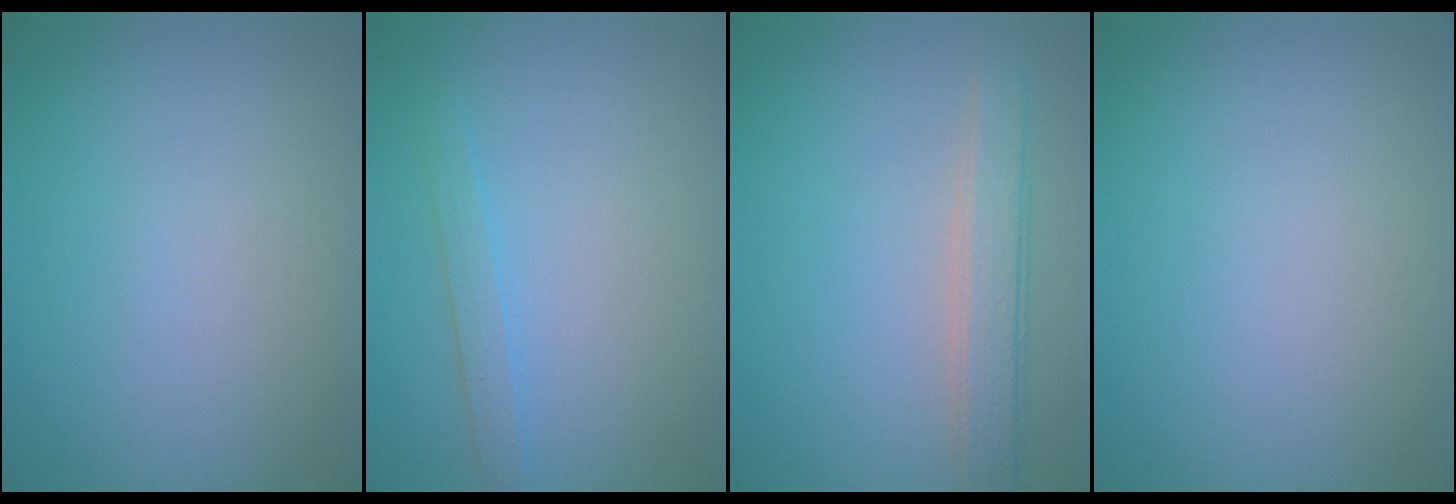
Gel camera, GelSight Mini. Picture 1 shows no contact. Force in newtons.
{"total": 1.3, "press": 1.3, "slide": 0.1}
{"total": 3.1, "press": 3.1, "slide": 0.3}
{"total": 0.0}